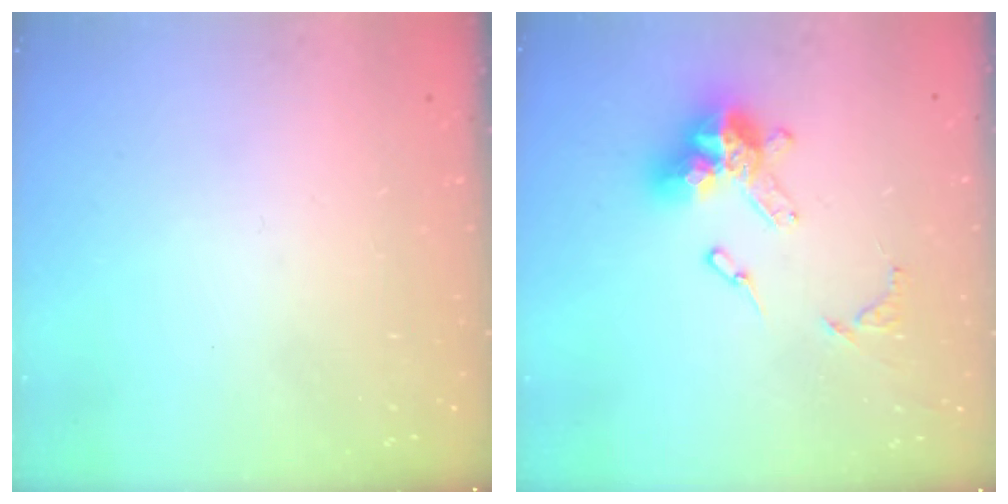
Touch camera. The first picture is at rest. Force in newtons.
{"total": 14.2, "press": 14.1, "slide": 1.3}